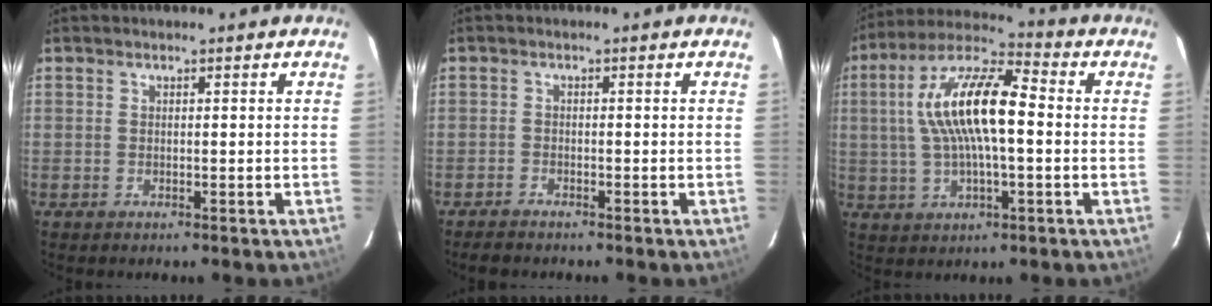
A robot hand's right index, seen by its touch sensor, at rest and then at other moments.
{"total": 2.4, "force": [-2.2, 0.6, 0.6], "torque": [-0.024, -0.003, -0.040]}
{"total": 15.8, "force": [1.0, 5.1, 14.9], "torque": [-0.284, 0.022, 0.010]}